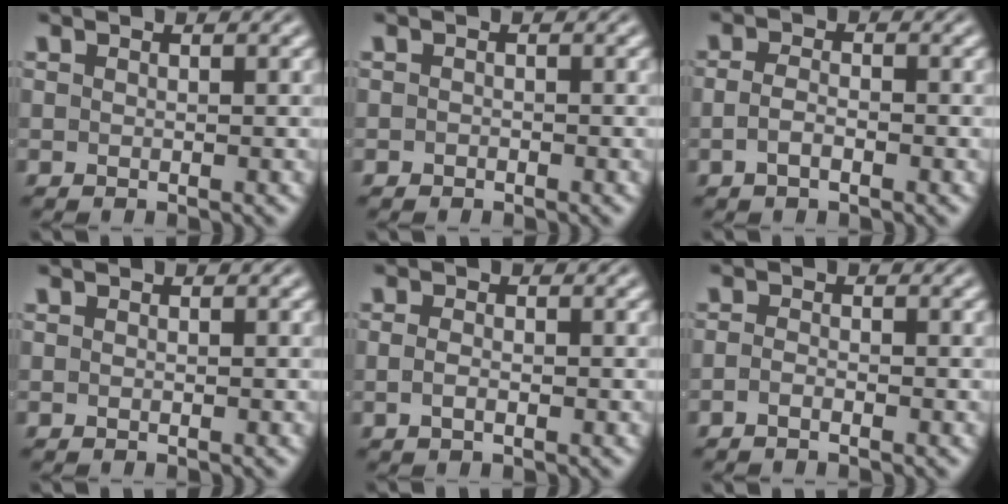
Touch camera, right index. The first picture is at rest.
{"total": 0.7, "force": [-0.6, -0.2, -0.3], "torque": [0.009, -0.009, -0.005]}
{"total": 1.6, "force": [-1.0, 0.3, 1.2], "torque": [-0.023, -0.009, -0.013]}
{"total": 0.0}
{"total": 1.0, "force": [-0.5, -0.1, 0.8], "torque": [-0.016, -0.007, -0.003]}
{"total": 1.3, "force": [-1.1, -0.5, 0.3], "torque": [-0.005, -0.008, -0.019]}